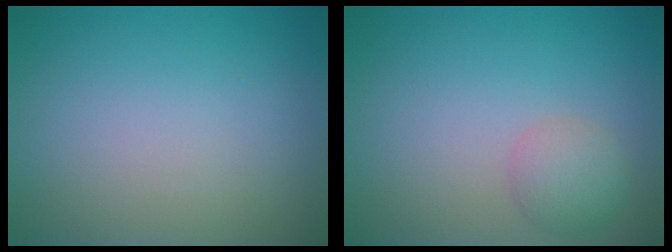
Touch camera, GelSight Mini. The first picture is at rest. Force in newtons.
{"total": 2.2, "press": 2.2, "slide": 0.1}